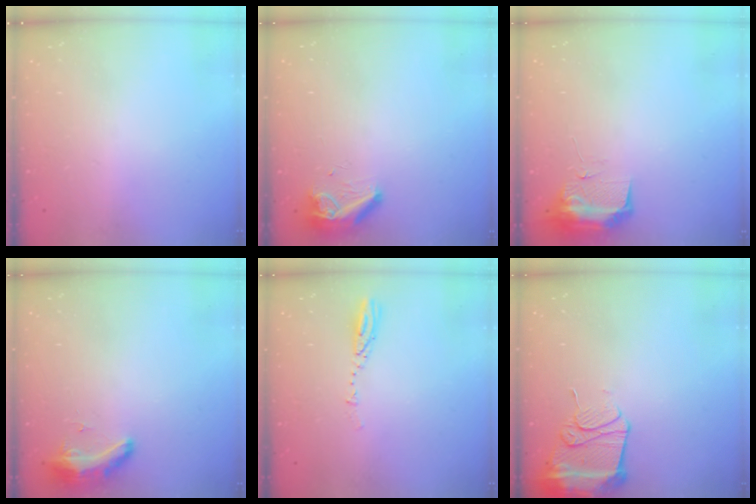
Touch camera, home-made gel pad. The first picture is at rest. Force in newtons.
{"total": 8.3, "press": 8.3, "slide": 0.9}
{"total": 9.4, "press": 9.4, "slide": 0.9}
{"total": 11.0, "press": 9.7, "slide": 5.3}
{"total": 3.6, "press": 3.5, "slide": 0.5}
{"total": 13.2, "press": 13.2, "slide": 1.4}